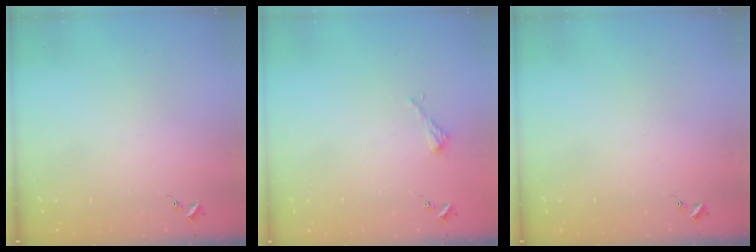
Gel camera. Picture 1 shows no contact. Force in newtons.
{"total": 2.2, "press": 2.2, "slide": 0.2}
{"total": 0.0}